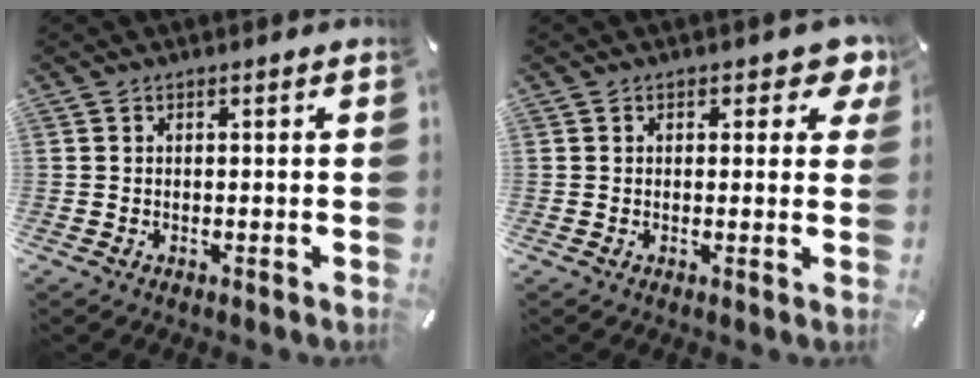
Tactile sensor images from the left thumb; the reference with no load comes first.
{"total": 3.9, "force": [1.8, 2.3, 2.6], "torque": [-0.024, -0.001, 0.025]}